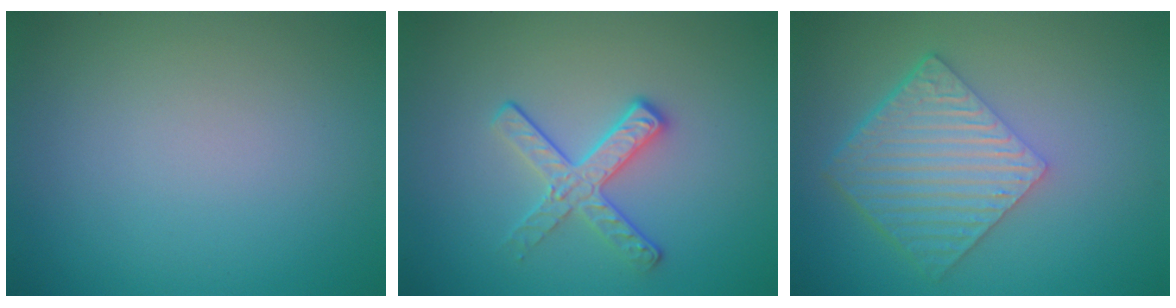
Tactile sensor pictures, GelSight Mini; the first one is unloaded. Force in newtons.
{"total": 2.9, "press": 2.6, "slide": 1.4}
{"total": 6.4, "press": 4.5, "slide": 4.6}